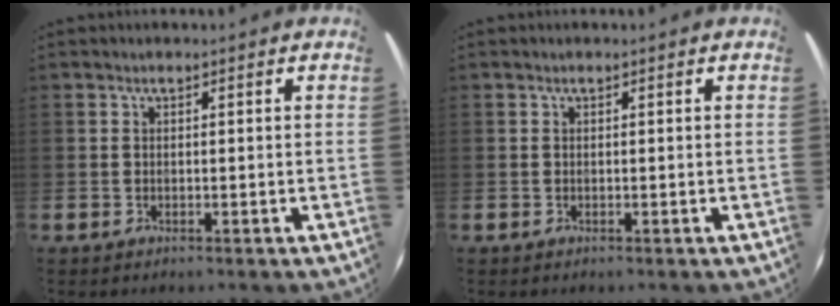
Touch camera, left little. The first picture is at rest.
{"total": 0.0}